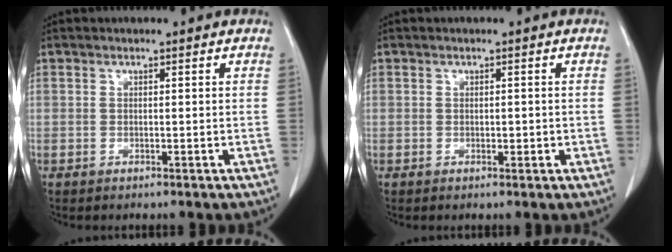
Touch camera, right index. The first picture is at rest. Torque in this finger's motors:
{"motor_torque": [-0.31, 0.29, 0.00, 0.00]}